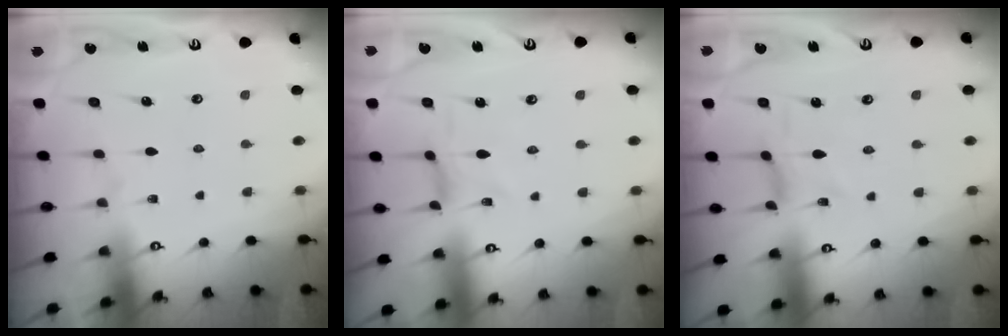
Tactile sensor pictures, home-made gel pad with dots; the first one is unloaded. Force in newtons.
{"total": 0.7, "press": 0.6, "slide": 0.1}
{"total": 0.0}